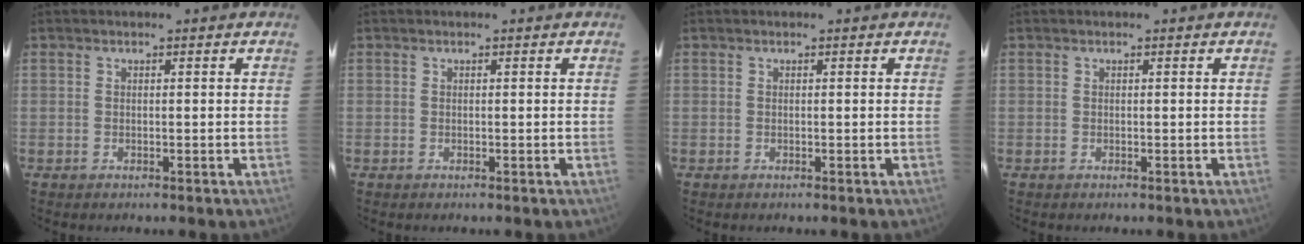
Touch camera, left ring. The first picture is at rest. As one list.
[{"total": 0.0}, {"total": 0.0}, {"total": 0.0}]